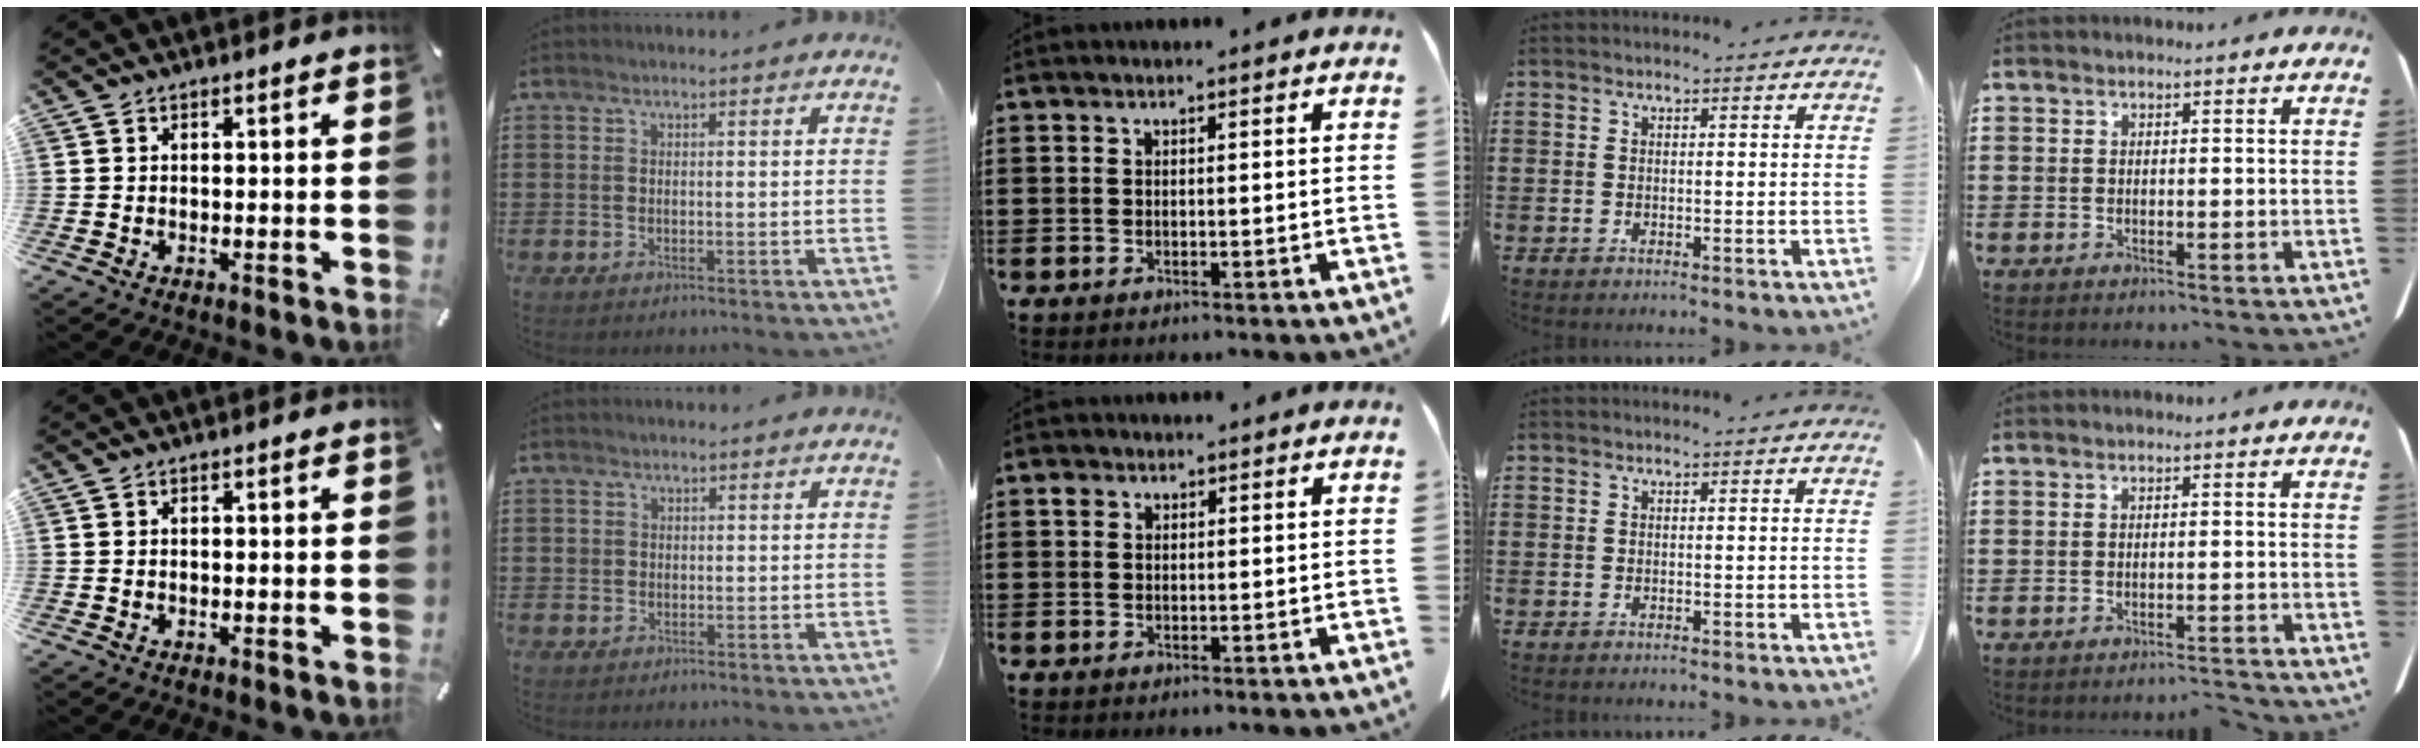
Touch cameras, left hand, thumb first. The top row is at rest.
{"index": {"total": 0.9, "force": [0.3, 0.8, 0.2], "torque": [-0.007, 0.005, 0.005]}, "middle": {"total": 1.1, "force": [0.4, 0.9, 0.4], "torque": [-0.013, 0.004, 0.009]}, "little": {"total": 1.5, "force": [-1.4, -0.1, 0.5], "torque": [-0.009, 0.001, -0.028]}}